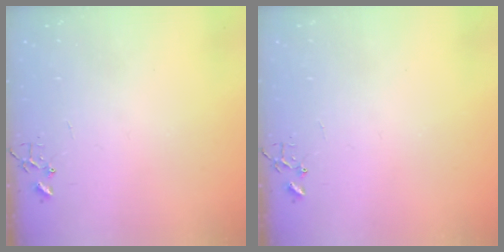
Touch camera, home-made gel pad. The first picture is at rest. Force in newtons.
{"total": 0.0}